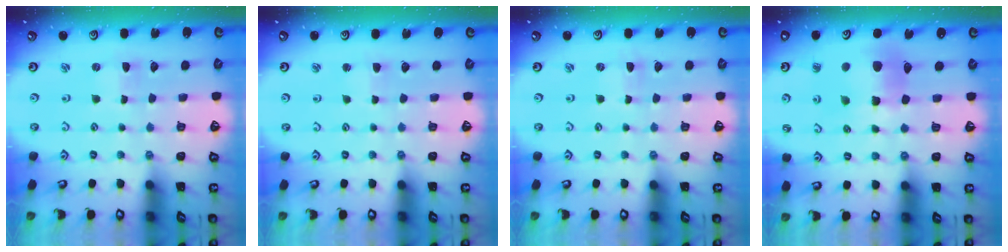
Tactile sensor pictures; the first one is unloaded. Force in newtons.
{"total": 2.6, "press": 2.6, "slide": 0.3}
{"total": 0.0}
{"total": 11.2, "press": 11.2, "slide": 1.4}